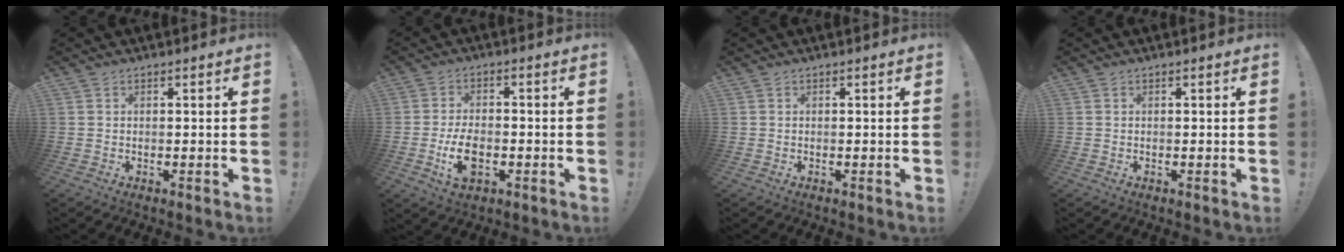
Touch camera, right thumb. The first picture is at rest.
{"total": 8.0, "force": [-2.3, 4.4, 6.3], "torque": [-0.109, 0.000, -0.038]}
{"total": 0.0}
{"total": 0.0}